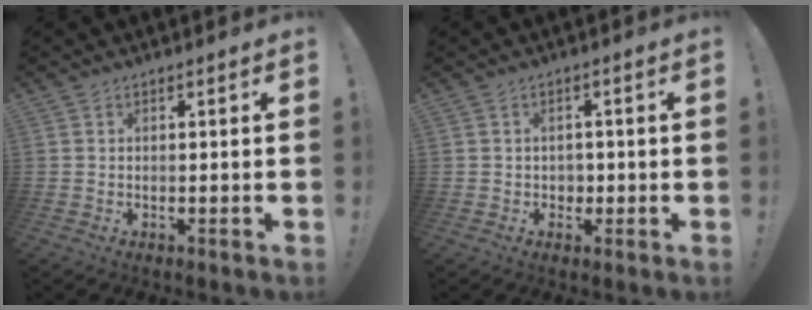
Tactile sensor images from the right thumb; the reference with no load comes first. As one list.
[{"total": 2.7, "force": [-0.1, 2.6, 0.6], "torque": [-0.008, 0.000, -0.003]}]